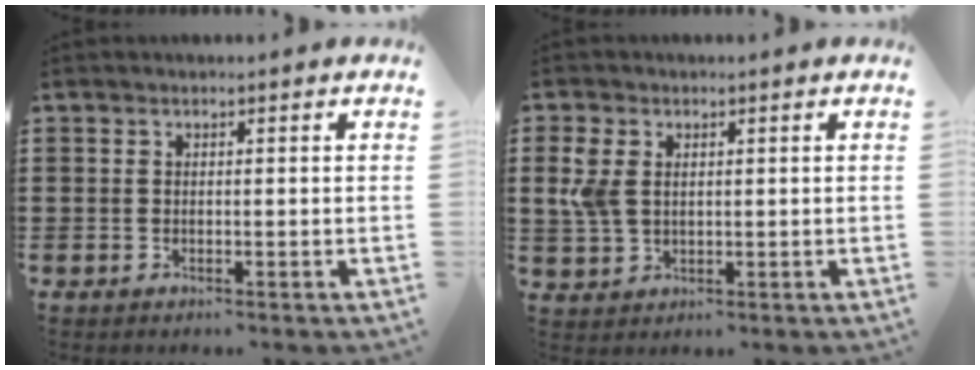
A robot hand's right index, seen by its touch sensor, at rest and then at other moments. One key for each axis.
{"total": 4.4, "fx": 1.3, "fy": 2.9, "fz": 3.1, "tx": -0.083, "ty": 0.005, "tz": 0.019}